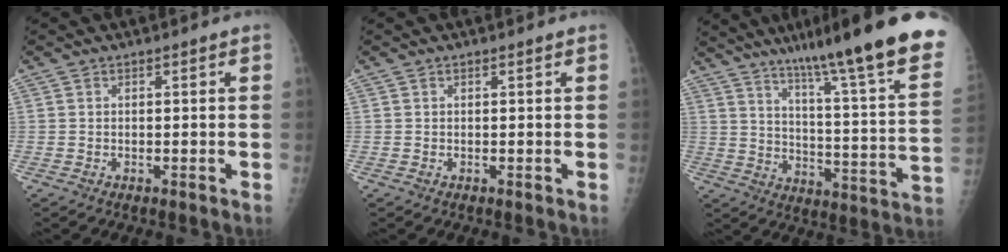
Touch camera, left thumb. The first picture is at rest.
{"total": 0.0}
{"total": 27.4, "force": [19.6, 2.5, 19.0], "torque": [-0.263, -0.081, 0.278]}